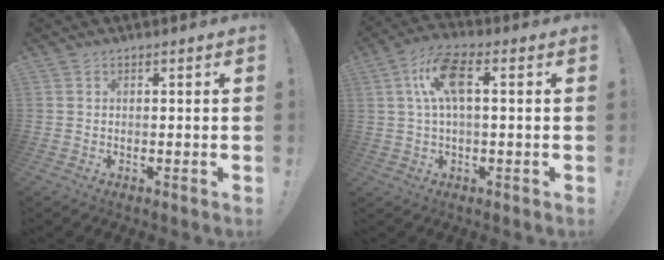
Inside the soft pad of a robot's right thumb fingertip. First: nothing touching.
{"total": 11.1, "force": [2.0, 4.6, 9.9], "torque": [-0.188, 0.011, 0.037]}